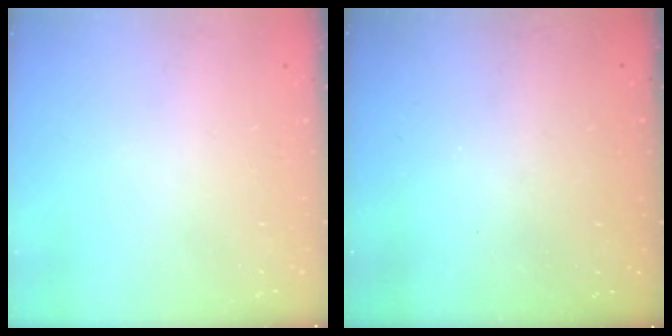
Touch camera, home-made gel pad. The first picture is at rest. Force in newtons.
{"total": 3.2, "press": 3.2, "slide": 0.1}